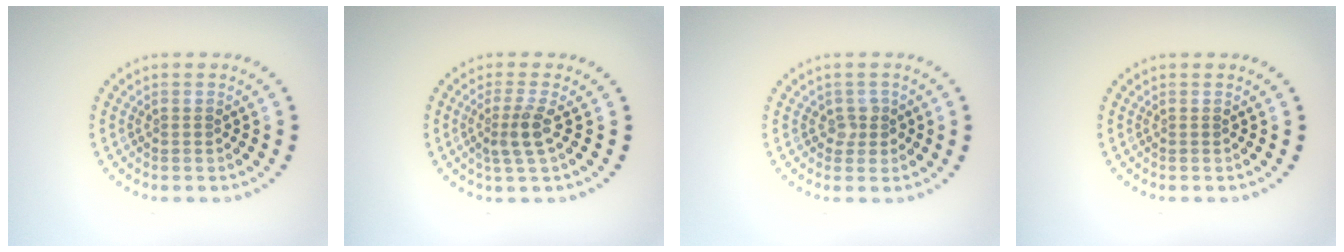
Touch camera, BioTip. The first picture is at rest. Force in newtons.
{"total": 2.4, "press": 1.7, "slide": 1.6}
{"total": 1.3, "press": 1.1, "slide": 0.6}
{"total": 0.0}